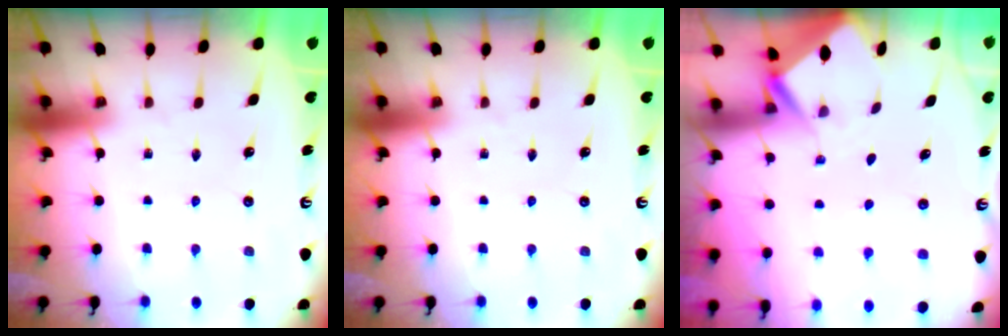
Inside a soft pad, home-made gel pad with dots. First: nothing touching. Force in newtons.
{"total": 0.0}
{"total": 2.4, "press": 2.4, "slide": 0.1}